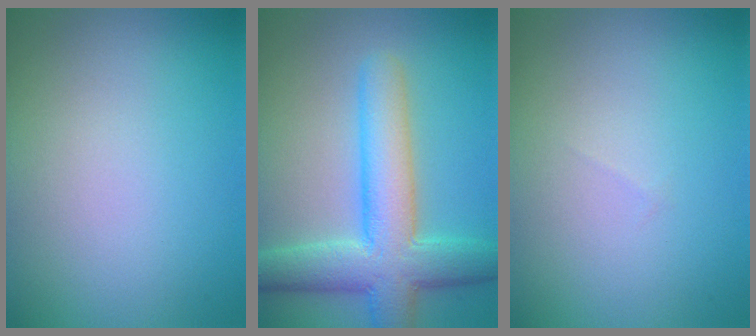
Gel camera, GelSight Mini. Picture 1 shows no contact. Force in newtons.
{"total": 7.7, "press": 7.7, "slide": 0.3}
{"total": 0.0}